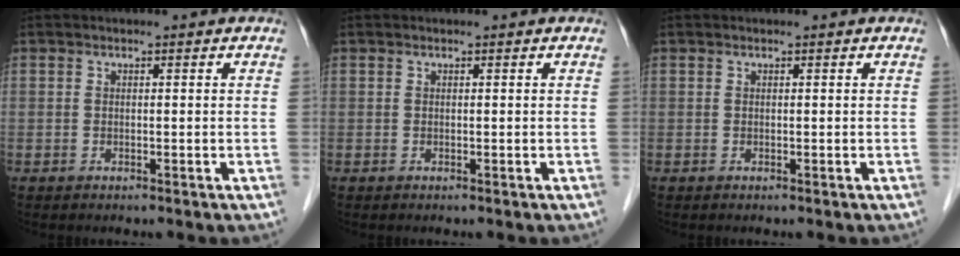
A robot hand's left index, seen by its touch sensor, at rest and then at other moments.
{"total": 0.0}
{"total": 0.0}